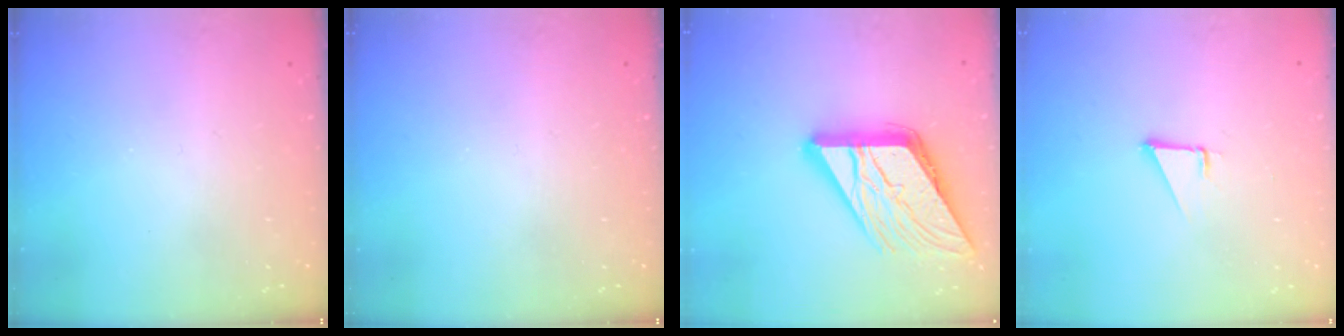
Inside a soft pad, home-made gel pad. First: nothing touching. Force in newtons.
{"total": 0.0}
{"total": 18.6, "press": 18.5, "slide": 2.0}
{"total": 1.9, "press": 1.9, "slide": 0.1}